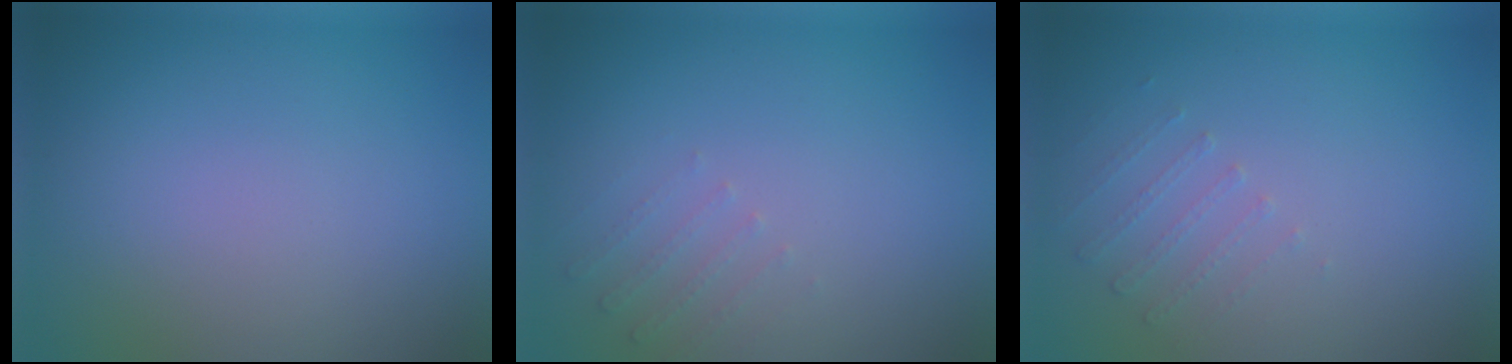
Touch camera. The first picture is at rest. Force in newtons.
{"total": 1.3, "press": 1.3, "slide": 0.4}
{"total": 1.1, "press": 0.7, "slide": 0.8}